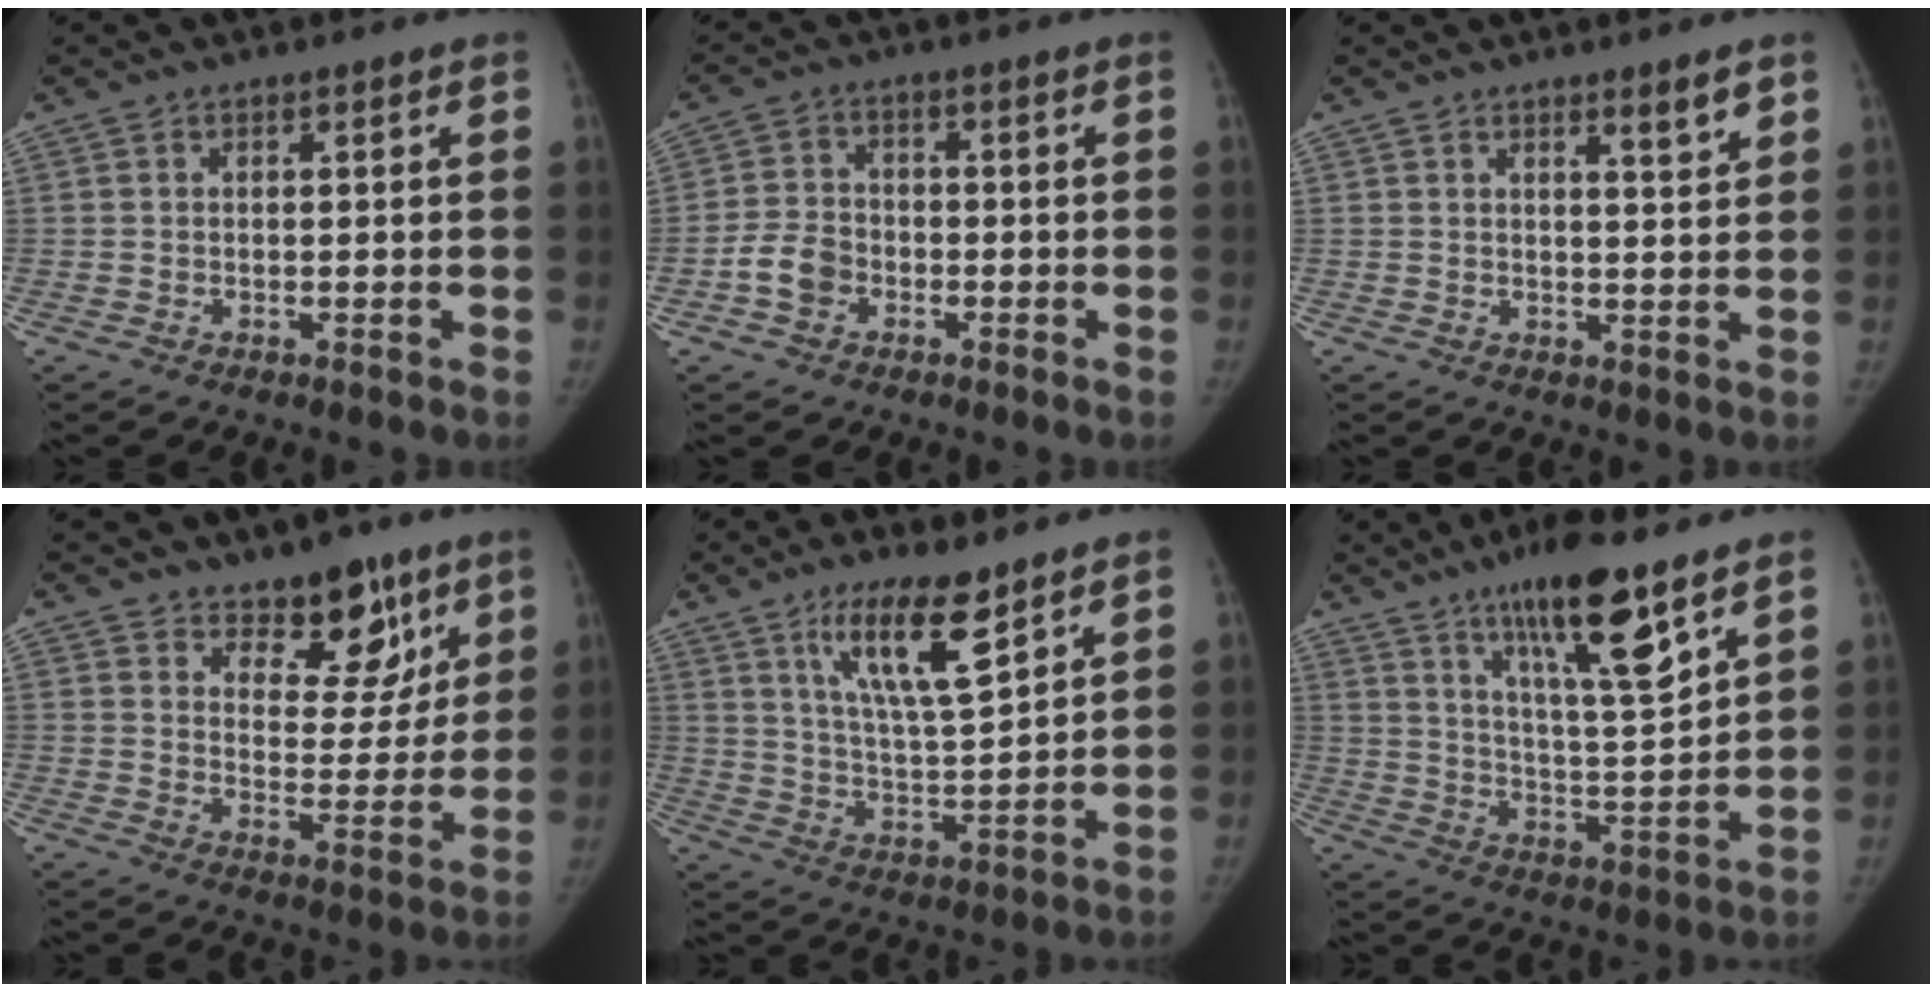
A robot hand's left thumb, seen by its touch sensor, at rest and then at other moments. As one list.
[{"total": 5.6, "force": [-2.1, 4.4, 2.7], "torque": [-0.040, 0.019, -0.043]}, {"total": 3.8, "force": [2.5, 0.5, 2.8], "torque": [-0.036, -0.021, 0.038]}, {"total": 11.8, "force": [8.1, 6.5, 5.7], "torque": [-0.025, -0.050, 0.122]}, {"total": 12.5, "force": [7.8, 3.0, 9.3], "torque": [-0.151, -0.049, 0.145]}, {"total": 16.5, "force": [10.3, 3.0, 12.6], "torque": [-0.199, -0.059, 0.181]}]